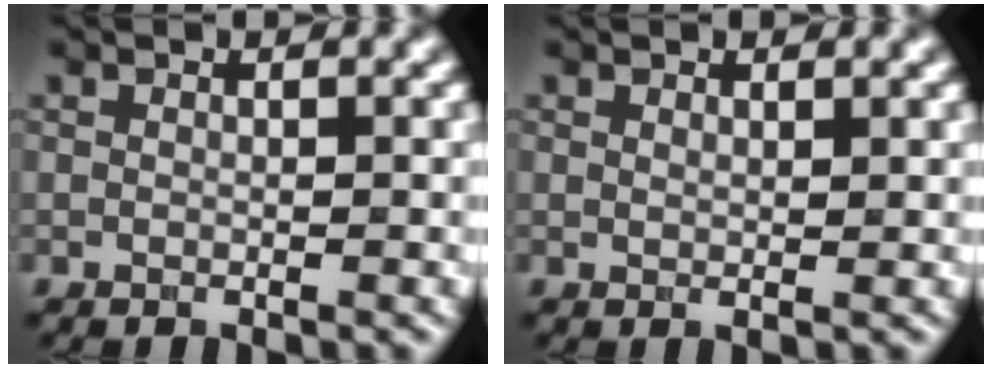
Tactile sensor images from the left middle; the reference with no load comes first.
{"total": 0.7, "force": [0.6, 0.1, 0.4], "torque": [-0.007, -0.002, 0.010]}